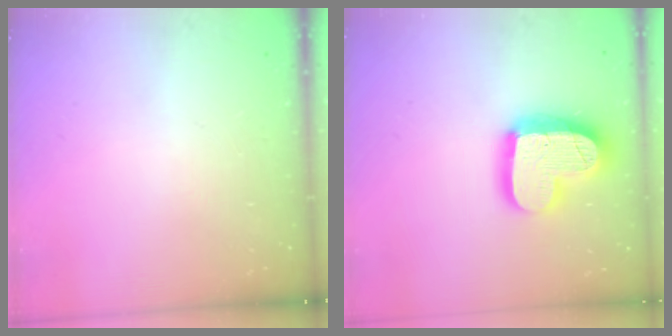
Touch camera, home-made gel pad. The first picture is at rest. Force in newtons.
{"total": 18.7, "press": 18.7, "slide": 1.4}